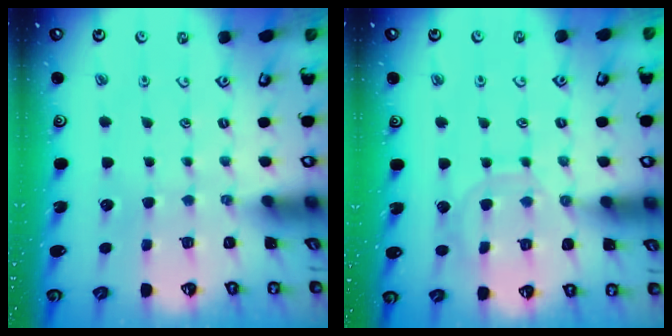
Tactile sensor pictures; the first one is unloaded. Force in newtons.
{"total": 8.6, "press": 8.5, "slide": 0.9}